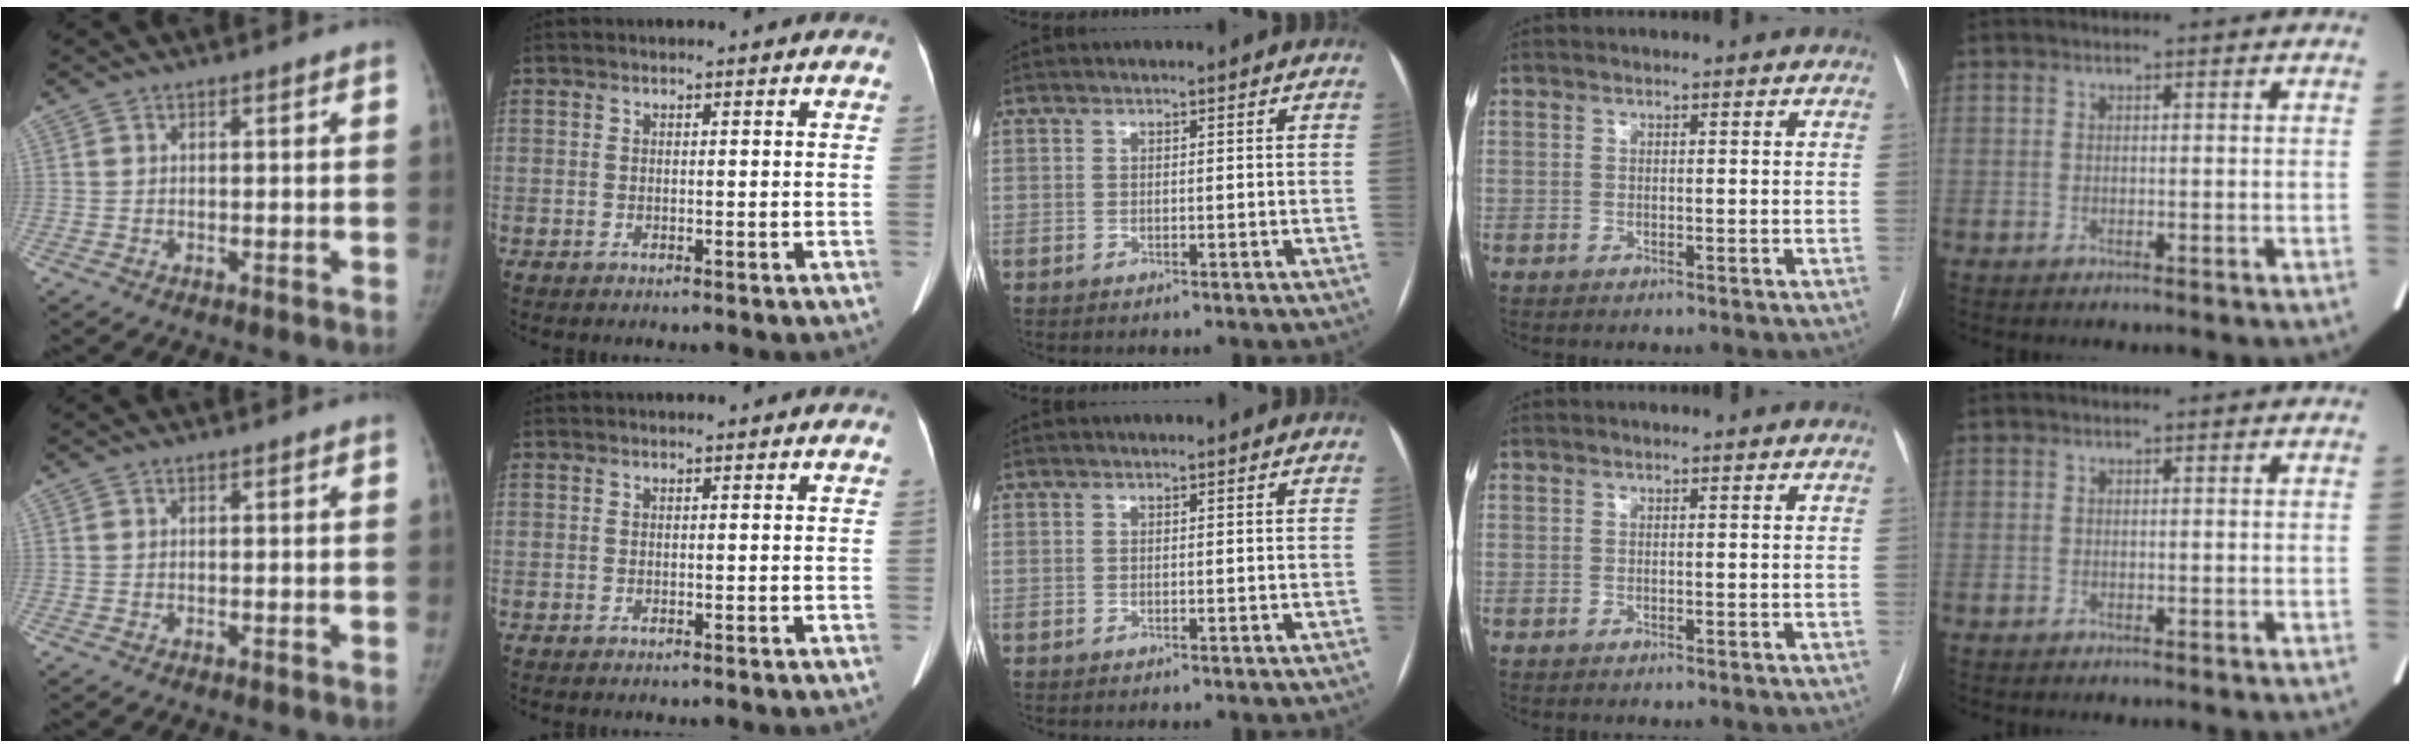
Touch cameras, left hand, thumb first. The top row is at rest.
{}